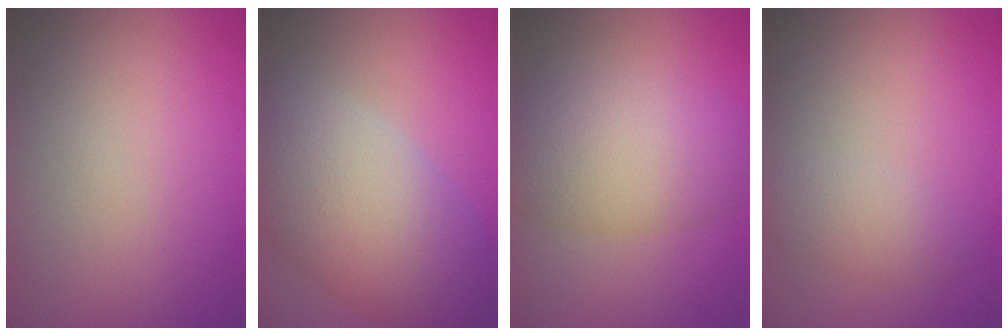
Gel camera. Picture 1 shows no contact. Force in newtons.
{"total": 10.9, "press": 10.9, "slide": 0.9}
{"total": 7.4, "press": 7.4, "slide": 0.2}
{"total": 2.1, "press": 2.1, "slide": 0.1}